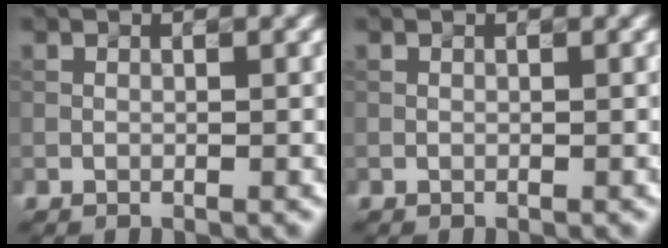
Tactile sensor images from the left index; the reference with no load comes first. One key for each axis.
{"total": 0.0}